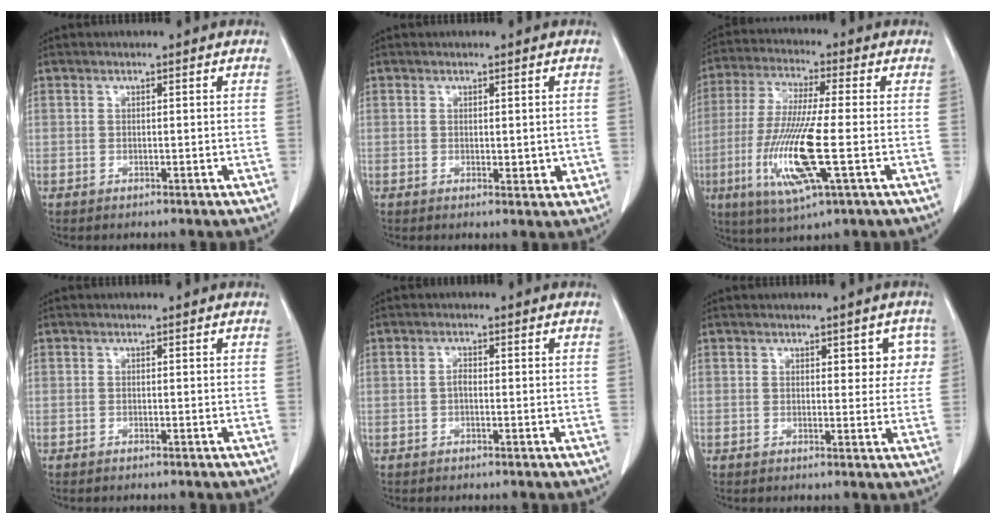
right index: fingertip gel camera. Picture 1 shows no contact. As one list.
[{"total": 2.2, "force": [0.0, 1.1, 1.9], "torque": [-0.019, -0.005, 0.005]}, {"total": 14.0, "force": [-3.6, 0.9, 13.4], "torque": [-0.281, -0.021, -0.070]}, {"total": 0.0}, {"total": 1.0, "force": [-0.3, 0.4, 0.9], "torque": [-0.018, 0.003, -0.006]}, {"total": 4.0, "force": [1.4, 2.3, 3.0], "torque": [-0.016, 0.009, 0.015]}]